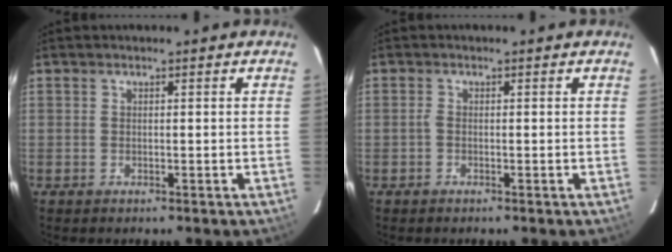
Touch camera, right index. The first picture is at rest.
{"total": 0.6, "force": [-0.2, 0.3, 0.5], "torque": [-0.011, 0.002, -0.007]}